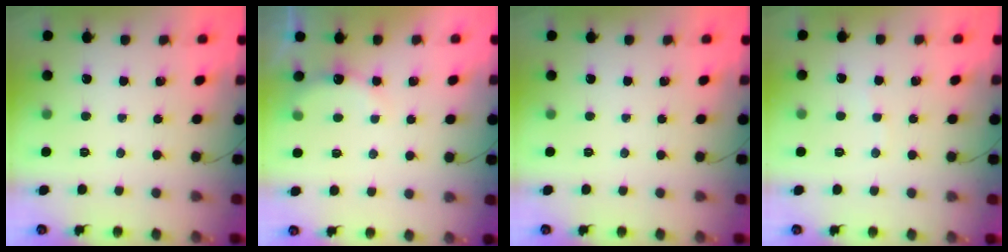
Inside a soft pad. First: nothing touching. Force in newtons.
{"total": 7.5, "press": 7.4, "slide": 1.3}
{"total": 0.0}
{"total": 2.9, "press": 2.9, "slide": 0.7}